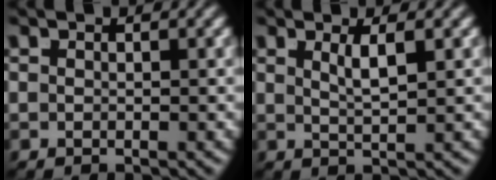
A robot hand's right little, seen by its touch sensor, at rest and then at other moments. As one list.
[{"total": 2.0, "force": [0.8, -0.7, 1.7], "torque": [-0.019, -0.005, 0.022]}]